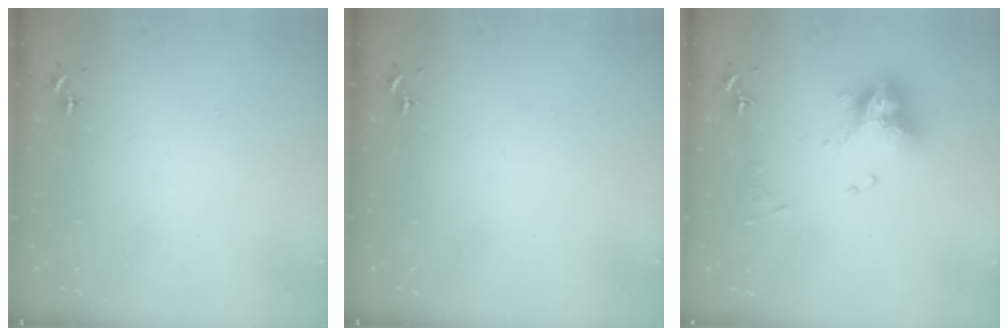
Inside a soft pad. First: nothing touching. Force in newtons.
{"total": 0.0}
{"total": 13.1, "press": 13.1, "slide": 1.3}